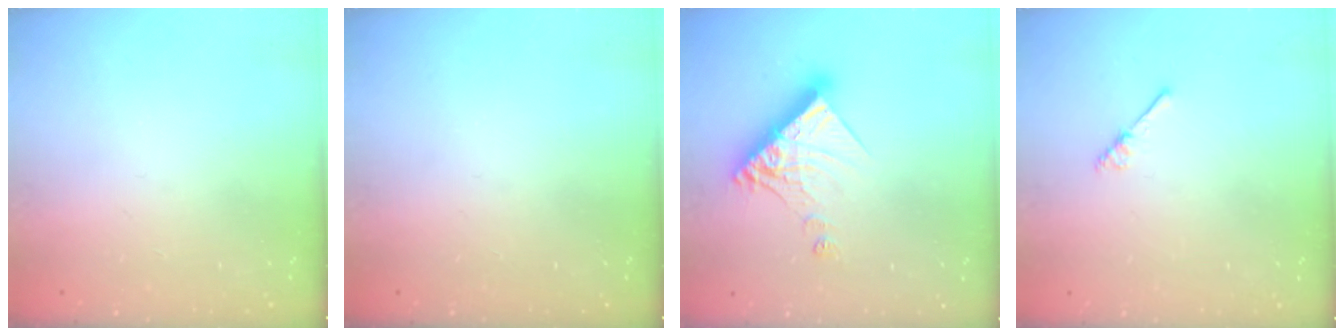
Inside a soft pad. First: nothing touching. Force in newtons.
{"total": 0.0}
{"total": 13.9, "press": 13.9, "slide": 1.1}
{"total": 3.0, "press": 3.0, "slide": 0.3}